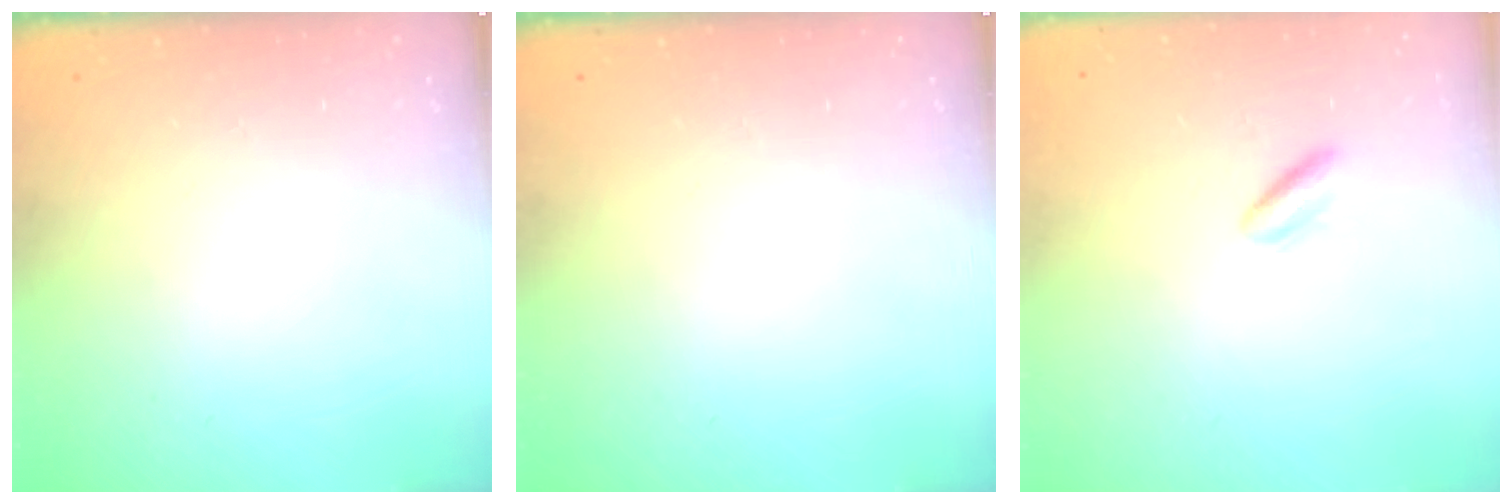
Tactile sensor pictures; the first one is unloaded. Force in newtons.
{"total": 0.0}
{"total": 2.5, "press": 2.3, "slide": 1.0}